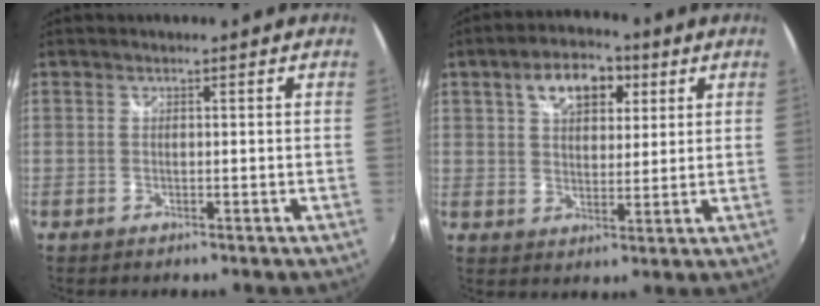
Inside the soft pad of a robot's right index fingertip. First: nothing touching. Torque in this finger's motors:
{"motor_torque": [0.25, 0.11, 0.25, 0.09]}